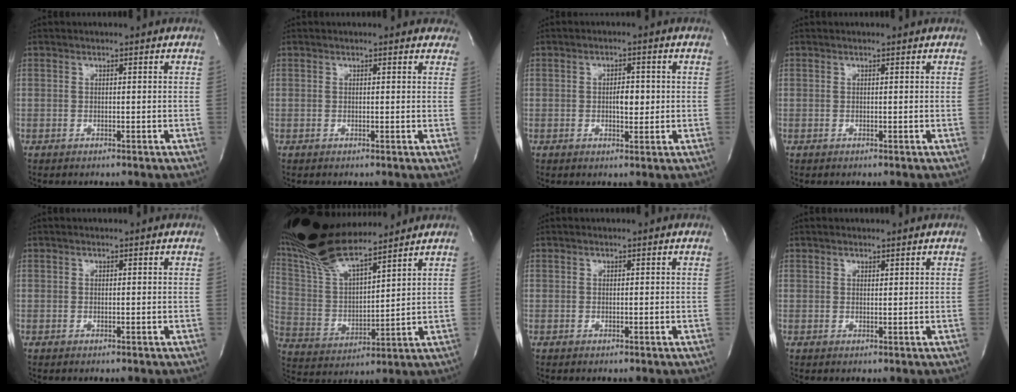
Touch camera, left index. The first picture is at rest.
{"total": 3.6, "force": [3.1, 1.5, 0.8], "torque": [0.003, -0.001, 0.015]}
{"total": 3.1, "force": [-0.3, 1.4, 2.7], "torque": [-0.043, -0.003, -0.003]}
{"total": 0.0}
{"total": 0.0}
{"total": 17.3, "force": [15.2, 2.5, 7.9], "torque": [-0.168, 0.004, 0.301]}
{"total": 0.0}
{"total": 0.9, "force": [0.7, 0.4, 0.3], "torque": [-0.009, -0.005, 0.012]}